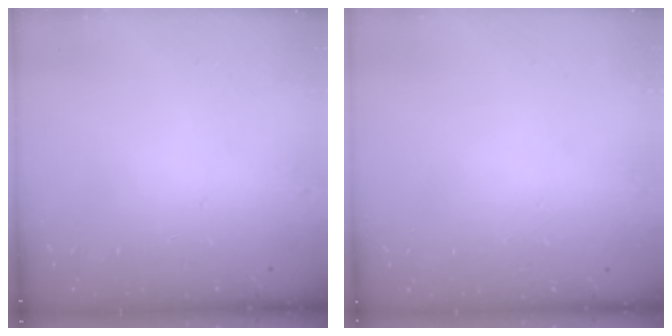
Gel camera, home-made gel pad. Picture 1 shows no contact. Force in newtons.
{"total": 0.0}